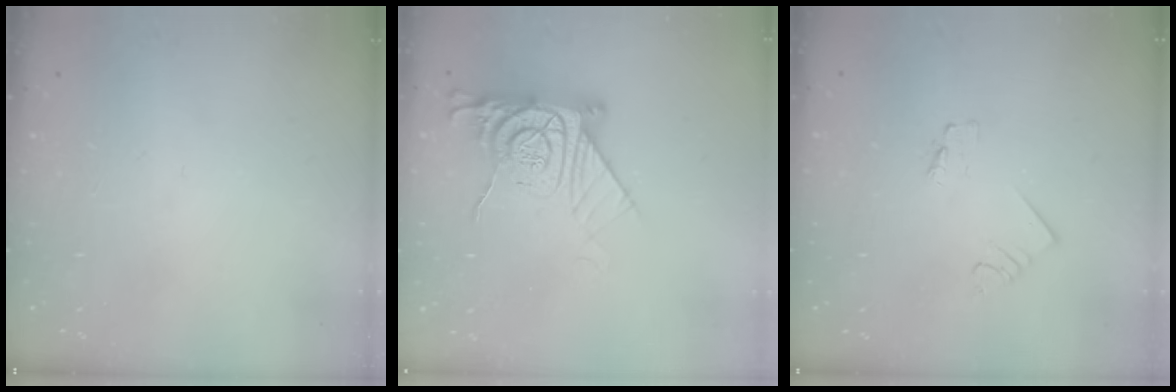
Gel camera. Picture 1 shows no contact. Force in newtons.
{"total": 14.5, "press": 14.4, "slide": 1.2}
{"total": 1.2, "press": 1.2, "slide": 0.0}